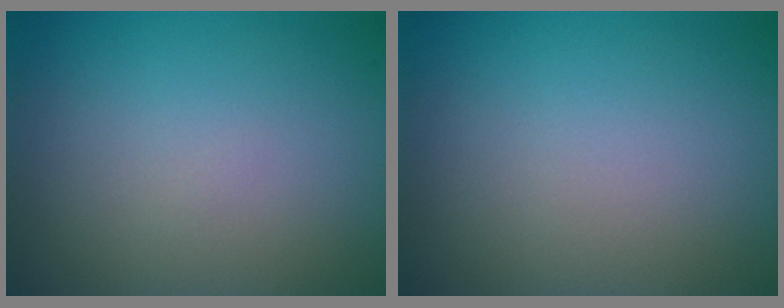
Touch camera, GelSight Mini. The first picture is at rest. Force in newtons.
{"total": 0.0}